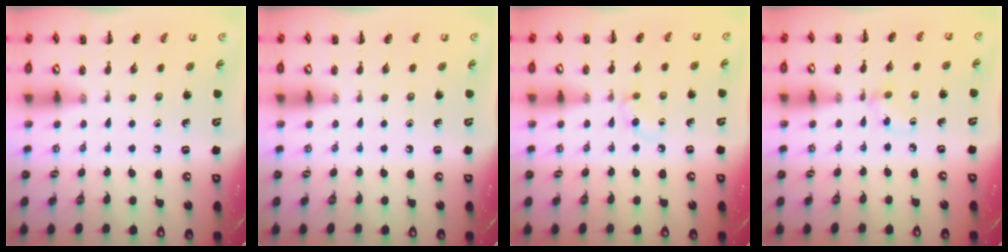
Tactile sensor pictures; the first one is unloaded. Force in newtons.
{"total": 0.0}
{"total": 2.4, "press": 2.1, "slide": 1.1}
{"total": 3.2, "press": 3.0, "slide": 1.2}